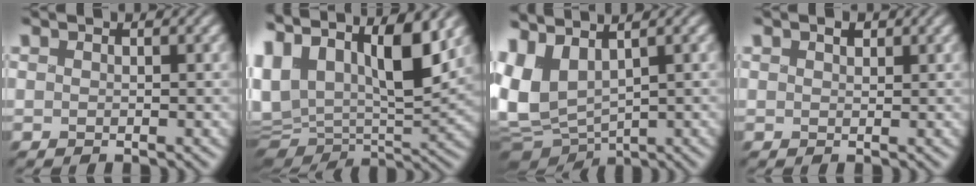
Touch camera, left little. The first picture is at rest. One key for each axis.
{"total": 16.2, "fx": 5.8, "fy": 7.6, "fz": 13.1, "tx": -0.242, "ty": 0.022, "tz": 0.095}
{"total": 6.6, "fx": 1.6, "fy": 3.6, "fz": 5.3, "tx": -0.123, "ty": -0.010, "tz": 0.027}
{"total": 1.0, "fx": 0.5, "fy": 0.6, "fz": 0.6, "tx": -0.013, "ty": -0.005, "tz": 0.004}